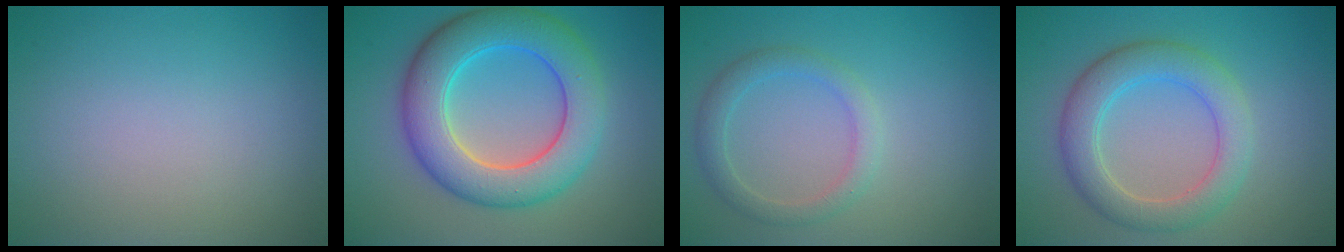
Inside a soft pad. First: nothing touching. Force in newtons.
{"total": 8.6, "press": 8.6, "slide": 0.3}
{"total": 2.4, "press": 2.4, "slide": 0.1}
{"total": 4.9, "press": 4.9, "slide": 0.4}